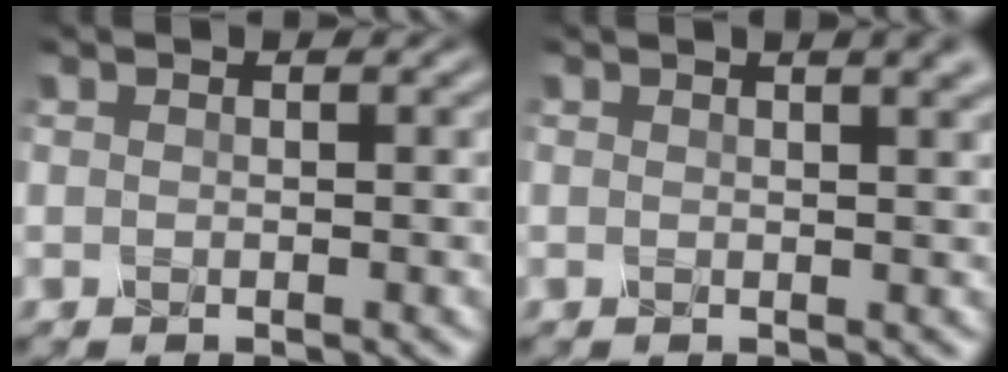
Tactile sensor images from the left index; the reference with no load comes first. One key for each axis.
{"total": 6.3, "fx": 3.4, "fy": 3.0, "fz": 4.3, "tx": -0.006, "ty": 0.045, "tz": 0.005}